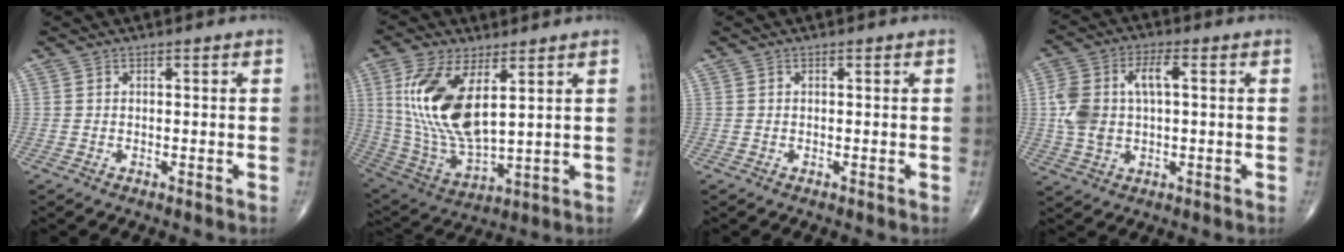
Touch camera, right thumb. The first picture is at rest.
{"total": 17.4, "force": [5.1, 7.7, 14.8], "torque": [-0.304, -0.024, 0.112]}
{"total": 0.0}
{"total": 10.7, "force": [0.9, 5.8, 8.9], "torque": [-0.192, 0.021, 0.021]}